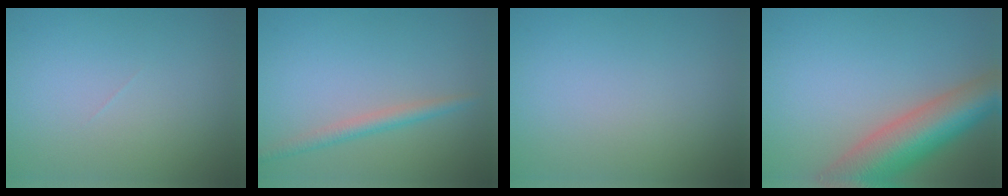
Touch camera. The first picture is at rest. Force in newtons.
{"total": 2.2, "press": 2.1, "slide": 0.0}
{"total": 0.0}
{"total": 9.8, "press": 9.8, "slide": 0.4}